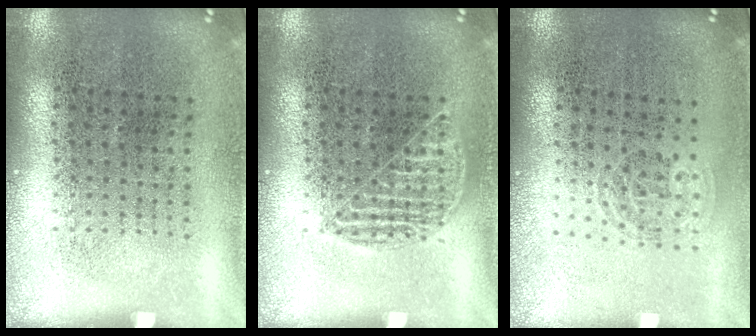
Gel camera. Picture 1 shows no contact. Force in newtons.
{"total": 1.2, "press": 1.2, "slide": 0.2}
{"total": 0.9, "press": 0.6, "slide": 0.6}